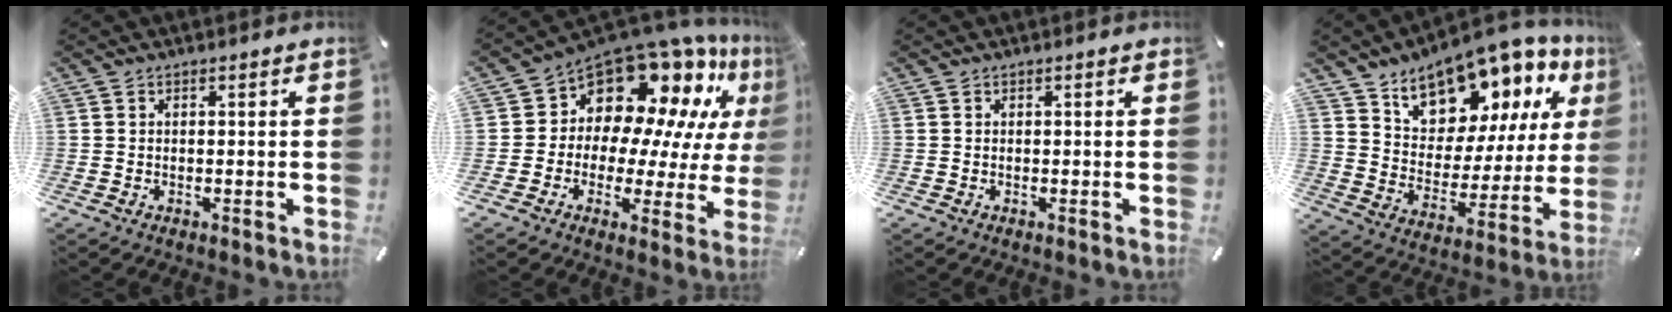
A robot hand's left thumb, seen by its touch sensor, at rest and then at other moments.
{"total": 15.1, "force": [11.2, 8.5, 5.5], "torque": [-0.102, -0.107, 0.194]}
{"total": 0.0}
{"total": 14.0, "force": [11.9, 6.6, 3.1], "torque": [-0.050, -0.125, 0.207]}